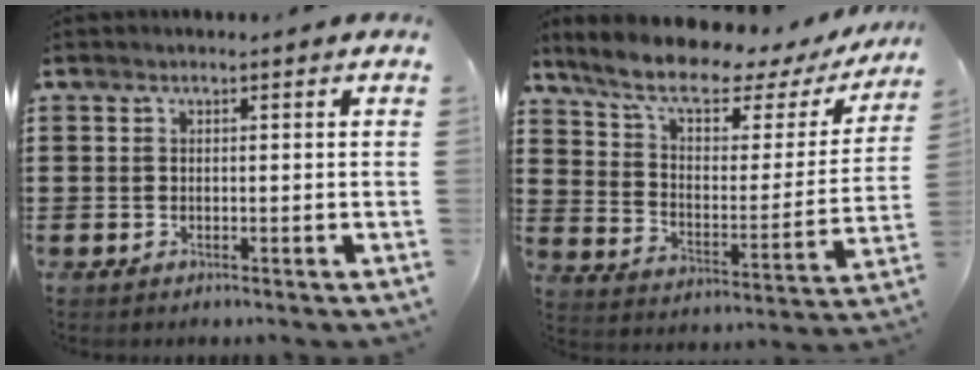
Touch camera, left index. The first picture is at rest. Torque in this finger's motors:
{"motor_torque": [2.14, 0.00, 0.72, 0.21]}